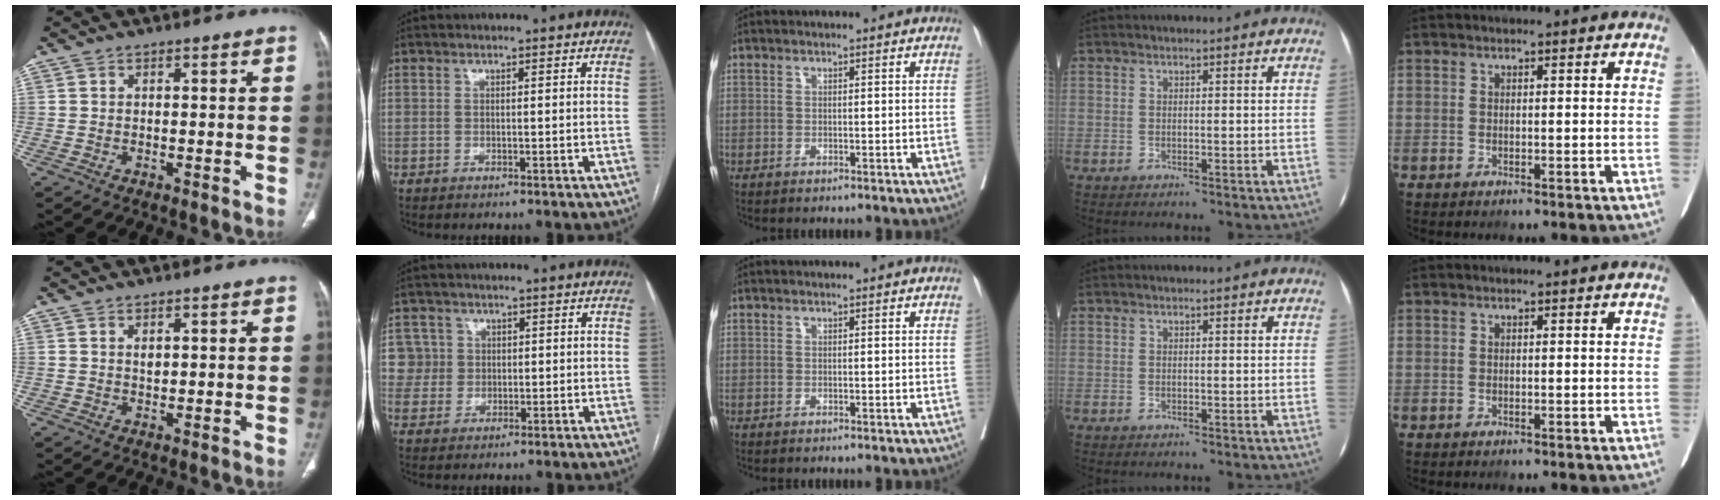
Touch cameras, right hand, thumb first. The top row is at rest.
{"thumb": {"total": 1.2, "force": [0.5, 0.7, 0.8], "torque": [-0.010, -0.001, 0.012]}, "index": {"total": 4.8, "force": [0.9, 4.7, -0.4], "torque": [0.025, 0.016, 0.018]}}